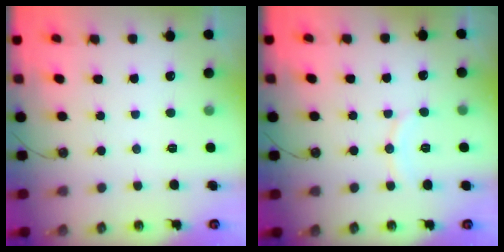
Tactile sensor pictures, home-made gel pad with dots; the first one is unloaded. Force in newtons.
{"total": 5.6, "press": 5.6, "slide": 0.6}